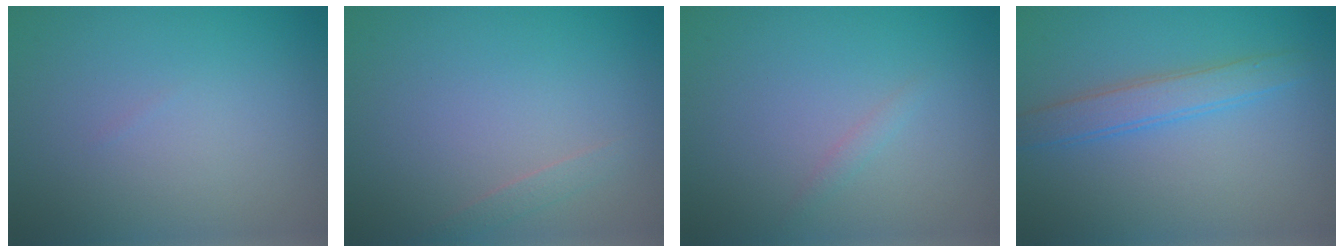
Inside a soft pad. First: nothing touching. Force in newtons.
{"total": 0.9, "press": 0.9, "slide": 0.0}
{"total": 0.7, "press": 0.7, "slide": 0.1}
{"total": 2.7, "press": 2.7, "slide": 0.1}